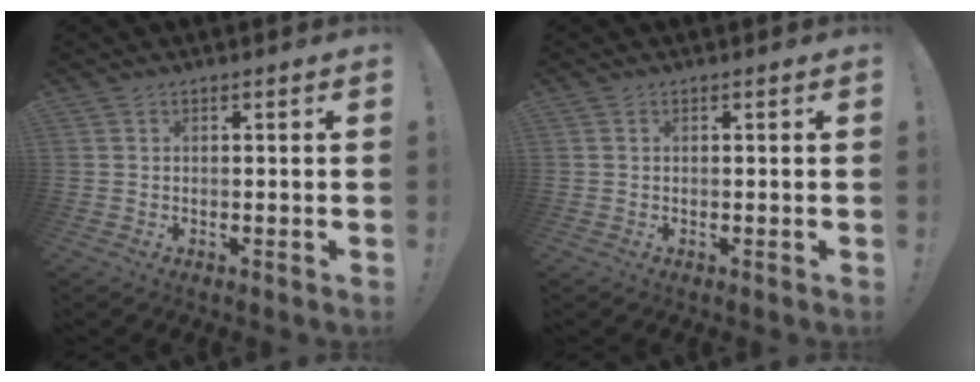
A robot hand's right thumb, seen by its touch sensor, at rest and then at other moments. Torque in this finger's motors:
{"motor_torque": [0.05, 0.06, 0.05, -0.12, 0.00]}